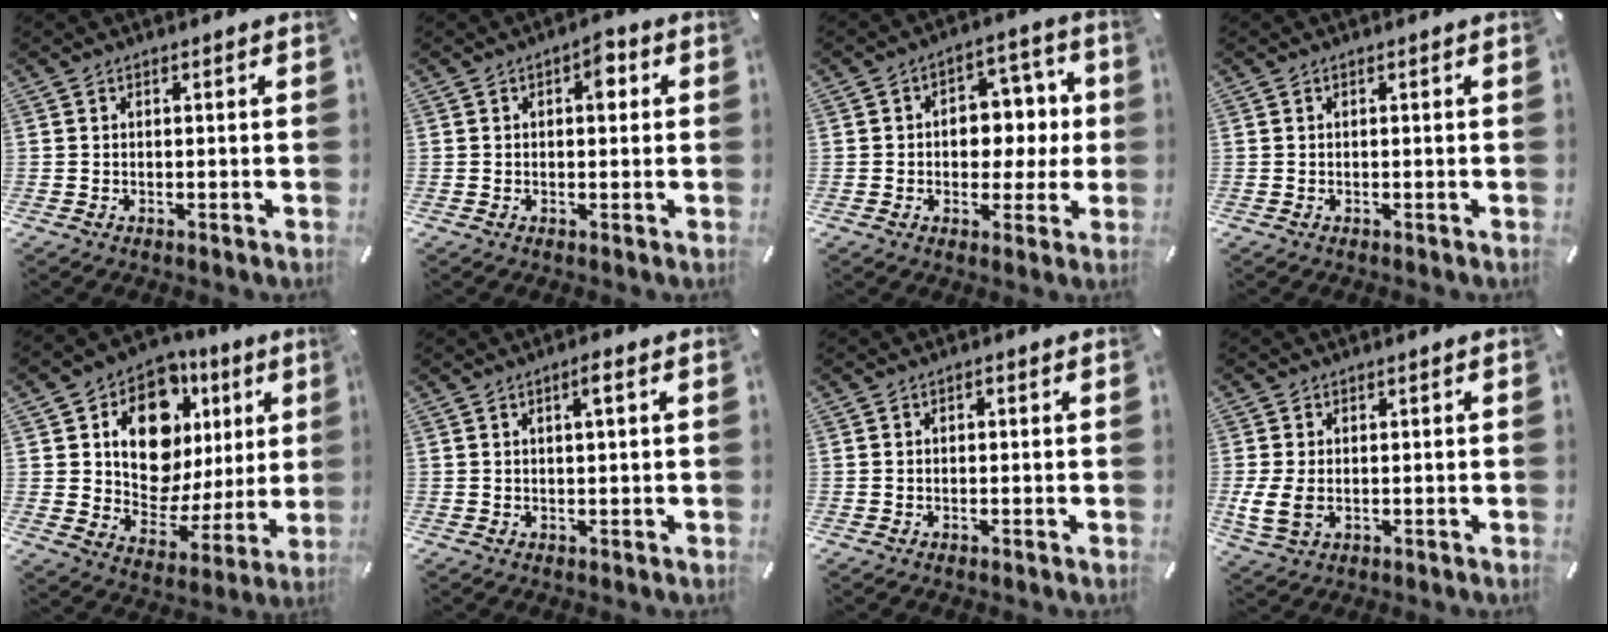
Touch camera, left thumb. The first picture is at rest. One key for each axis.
{"total": 4.0, "fx": 0.8, "fy": 2.1, "fz": 3.3, "tx": -0.037, "ty": -0.002, "tz": 0.003}
{"total": 10.3, "fx": -0.1, "fy": 8.2, "fz": 6.1, "tx": -0.074, "ty": 0.001, "tz": 0.000}
{"total": 0.0}
{"total": 15.3, "fx": 6.8, "fy": 10.8, "fz": 8.5, "tx": -0.133, "ty": -0.051, "tz": 0.123}
{"total": 2.8, "fx": 0.9, "fy": 0.5, "fz": 2.6, "tx": -0.052, "ty": 0.003, "tz": 0.013}
{"total": 1.0, "fx": -0.2, "fy": 0.6, "fz": 0.8, "tx": -0.014, "ty": 0.003, "tz": -0.005}
{"total": 5.9, "fx": -0.6, "fy": 4.1, "fz": 4.2, "tx": -0.084, "ty": -0.001, "tz": -0.010}